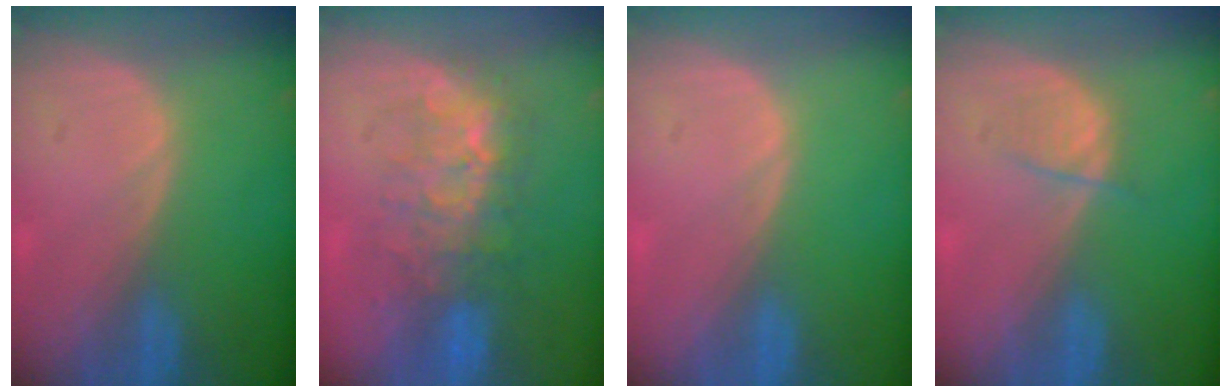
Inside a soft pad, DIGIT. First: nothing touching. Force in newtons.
{"total": 8.1, "press": 7.8, "slide": 2.3}
{"total": 0.0}
{"total": 2.1, "press": 2.1, "slide": 0.3}